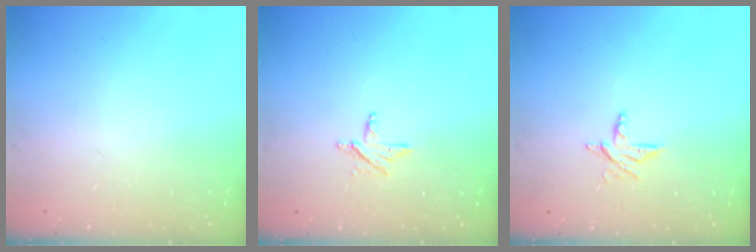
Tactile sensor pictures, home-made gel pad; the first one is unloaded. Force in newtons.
{"total": 4.0, "press": 4.0, "slide": 0.3}
{"total": 6.1, "press": 6.0, "slide": 0.6}